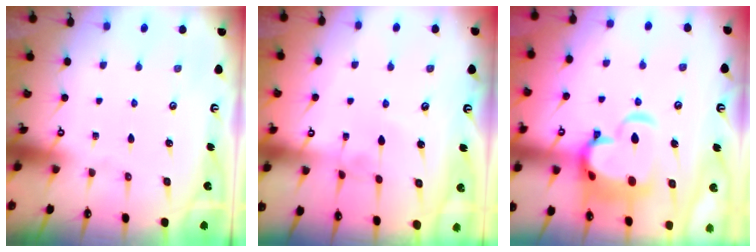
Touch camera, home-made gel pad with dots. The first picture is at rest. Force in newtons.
{"total": 3.3, "press": 3.3, "slide": 0.2}
{"total": 11.1, "press": 11.0, "slide": 1.9}